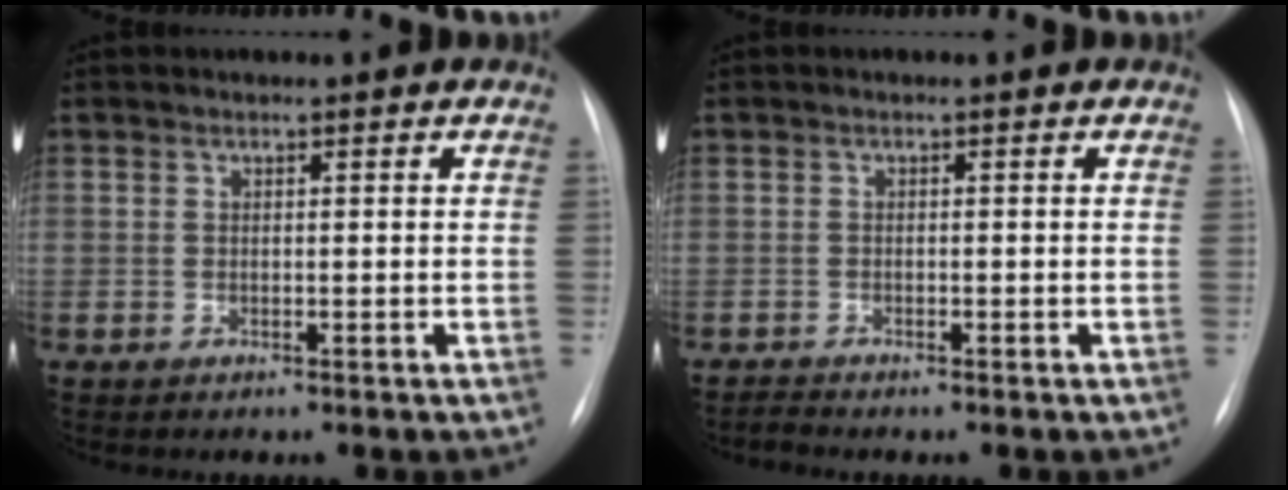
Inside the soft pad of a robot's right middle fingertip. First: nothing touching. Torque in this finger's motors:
{"motor_torque": [-0.12, -0.08, -0.03, 0.01]}